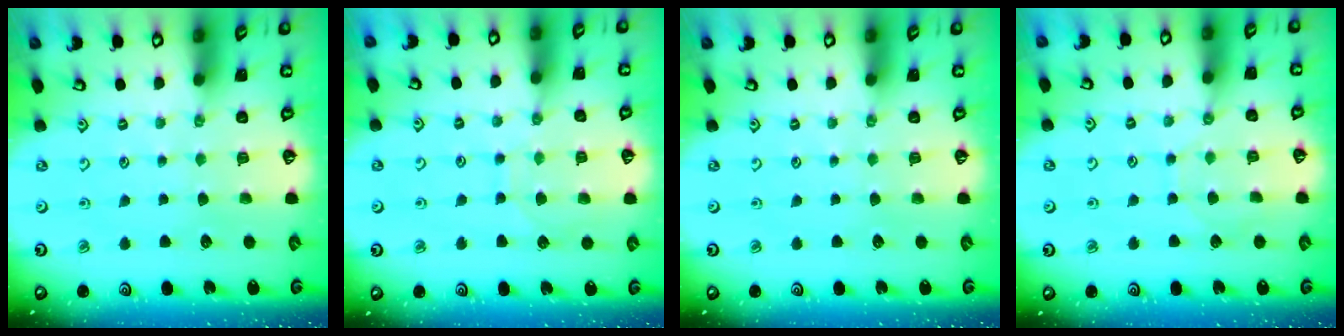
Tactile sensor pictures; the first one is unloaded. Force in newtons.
{"total": 7.9, "press": 7.9, "slide": 0.6}
{"total": 0.0}
{"total": 5.1, "press": 5.1, "slide": 0.6}